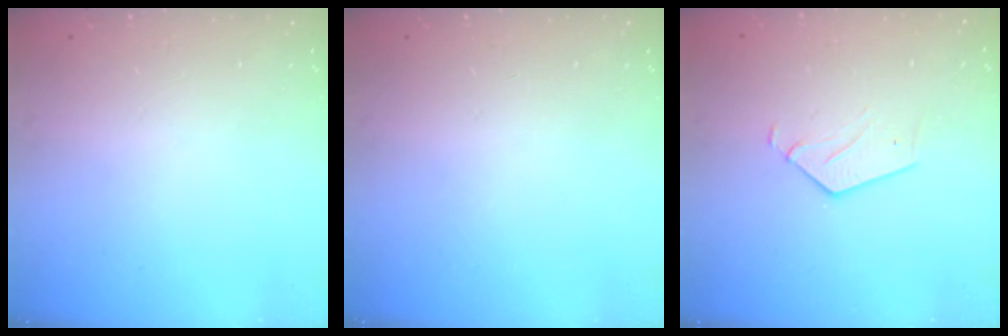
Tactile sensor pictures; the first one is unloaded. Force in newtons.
{"total": 0.0}
{"total": 3.3, "press": 3.3, "slide": 0.2}